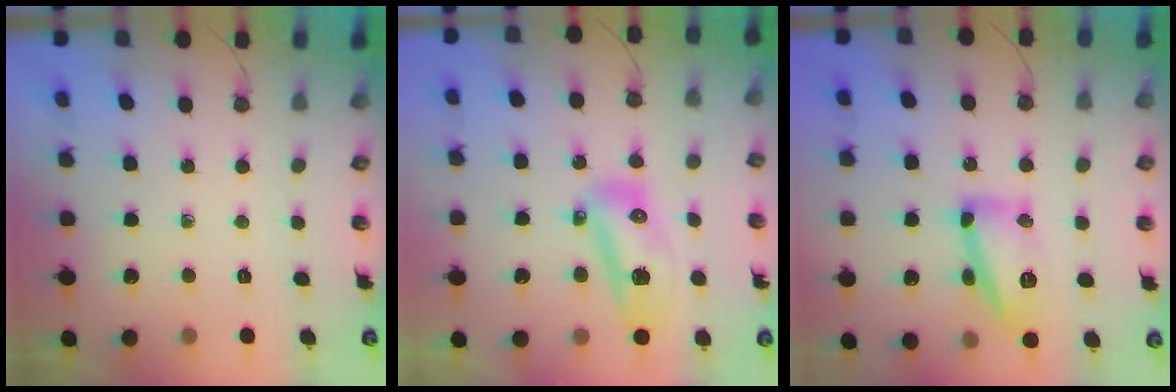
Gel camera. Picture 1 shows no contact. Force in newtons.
{"total": 11.9, "press": 11.9, "slide": 1.4}
{"total": 14.3, "press": 14.3, "slide": 1.1}